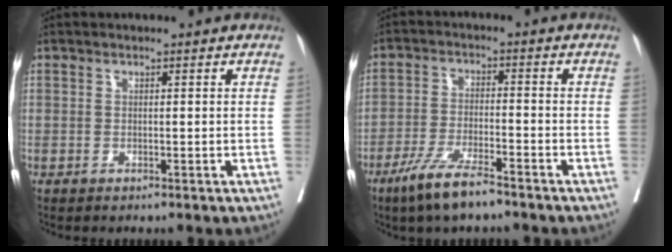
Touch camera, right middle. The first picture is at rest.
{"total": 7.8, "force": [-5.6, 1.0, 5.2], "torque": [-0.108, -0.015, -0.103]}